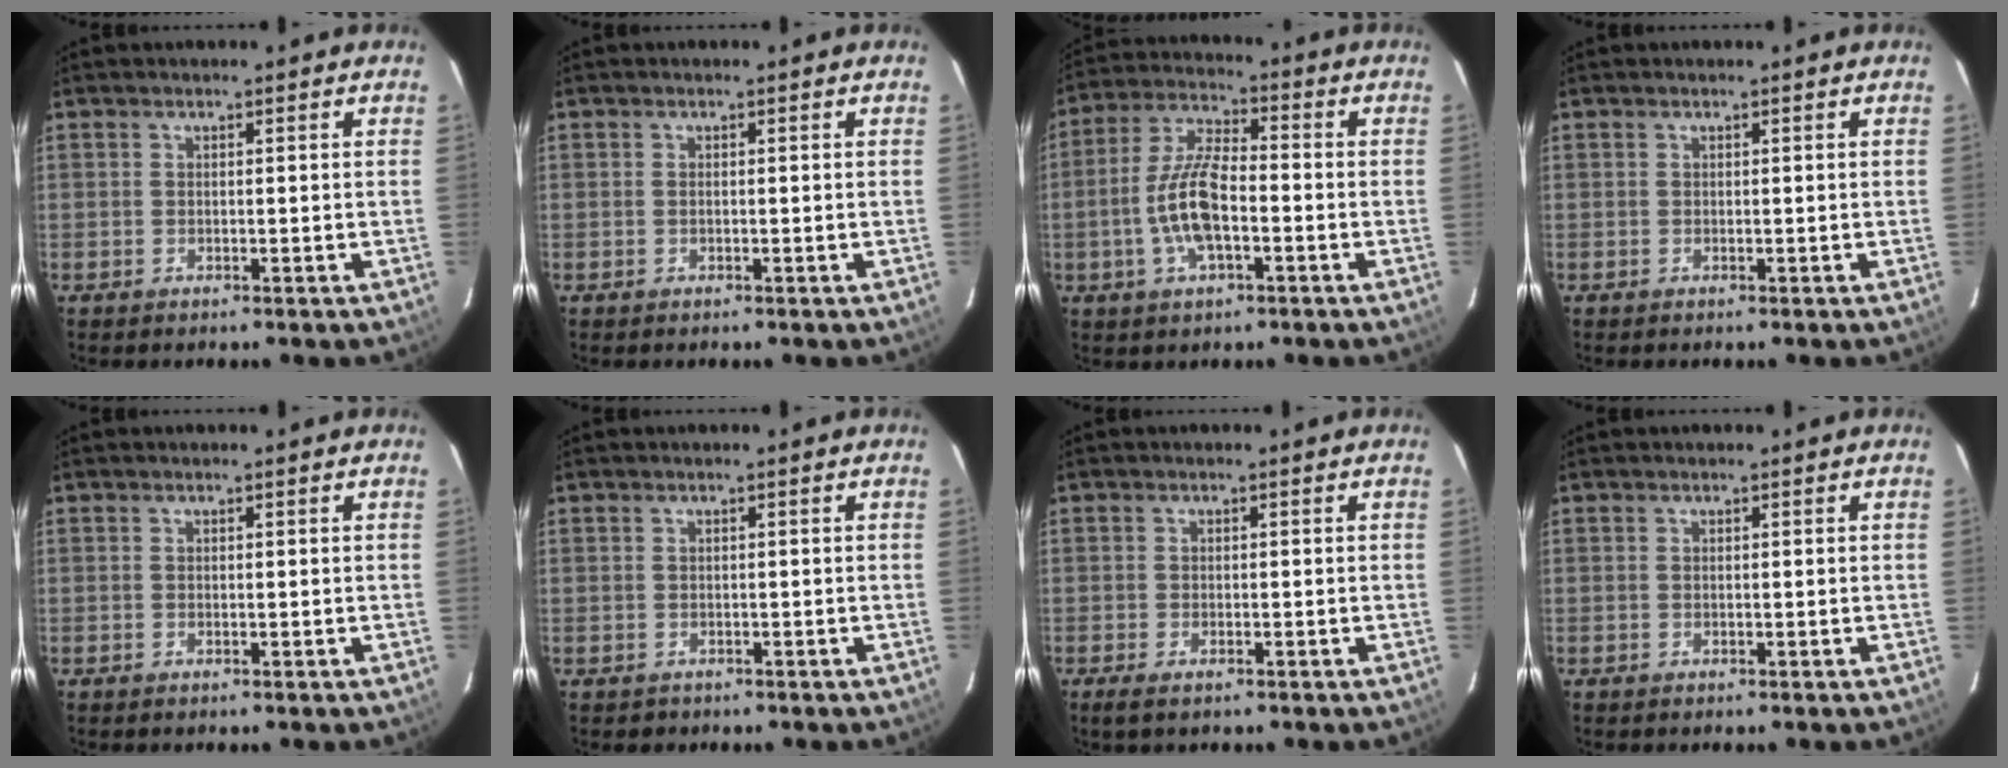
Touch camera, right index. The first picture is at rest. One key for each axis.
{"total": 0.0}
{"total": 10.8, "fx": -2.9, "fy": 3.9, "fz": 9.7, "tx": -0.202, "ty": 0.005, "tz": -0.056}
{"total": 0.0}
{"total": 0.0}
{"total": 1.3, "fx": -0.6, "fy": 1.2, "fz": 0.0, "tx": 0.000, "ty": 0.003, "tz": -0.003}
{"total": 2.4, "fx": -1.6, "fy": 0.9, "fz": 1.6, "tx": -0.035, "ty": -0.008, "tz": -0.029}
{"total": 0.0}